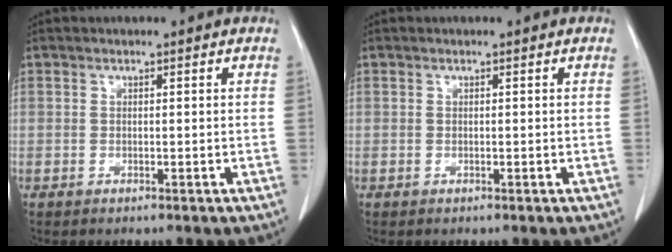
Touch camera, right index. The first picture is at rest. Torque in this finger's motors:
{"motor_torque": [0.00, 0.00, 0.00, 0.00]}